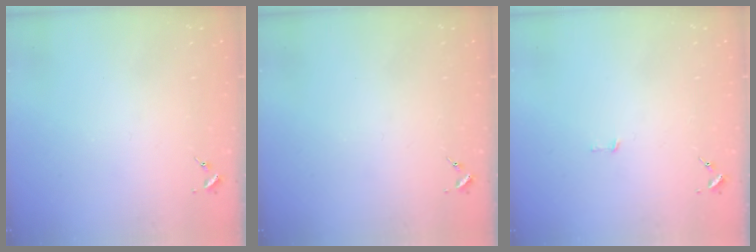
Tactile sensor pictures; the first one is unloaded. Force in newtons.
{"total": 0.0}
{"total": 1.9, "press": 1.9, "slide": 0.1}